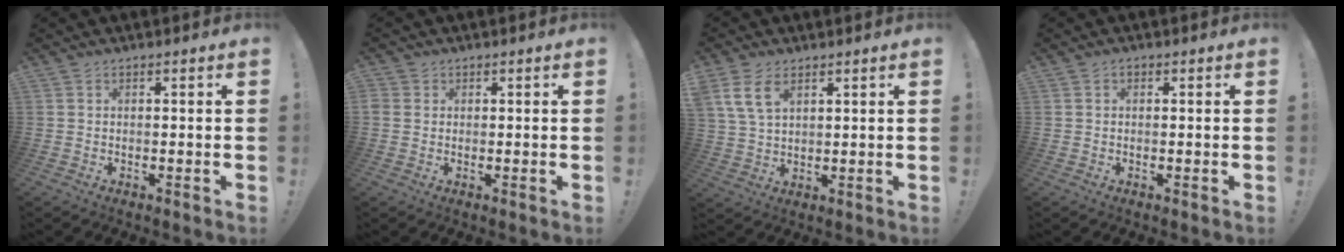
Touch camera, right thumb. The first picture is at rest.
{"total": 2.0, "force": [0.7, 1.7, 0.5], "torque": [-0.006, 0.001, 0.013]}
{"total": 8.4, "force": [4.3, 5.0, 5.2], "torque": [-0.101, -0.004, 0.086]}
{"total": 0.6, "force": [0.0, 0.5, 0.2], "torque": [0.003, 0.000, -0.003]}